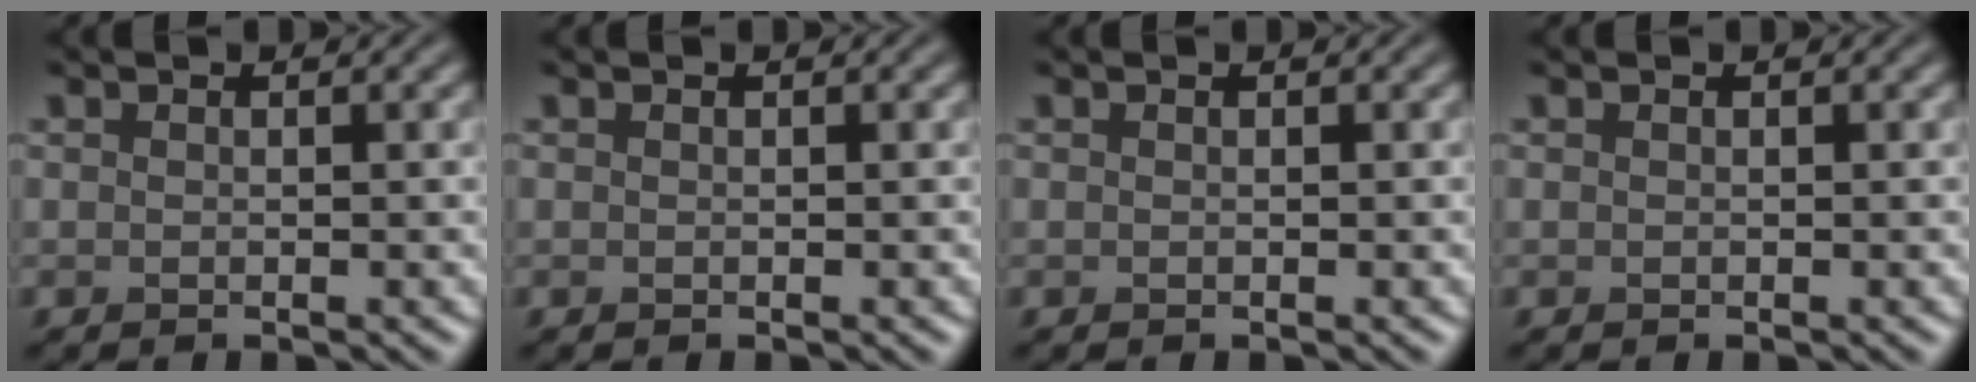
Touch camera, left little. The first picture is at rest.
{"total": 0.0}
{"total": 0.0}
{"total": 0.0}